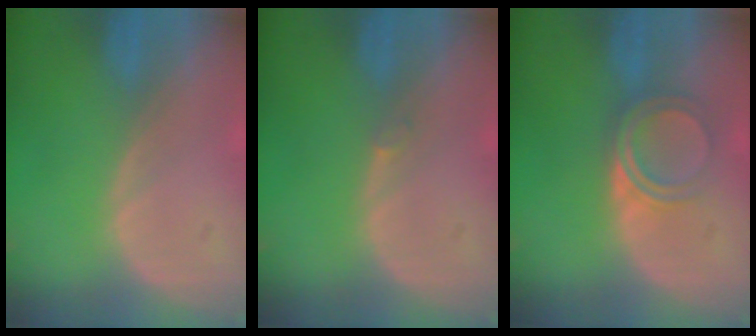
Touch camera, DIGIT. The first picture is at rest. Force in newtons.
{"total": 0.6, "press": 0.5, "slide": 0.3}
{"total": 4.9, "press": 4.4, "slide": 2.2}